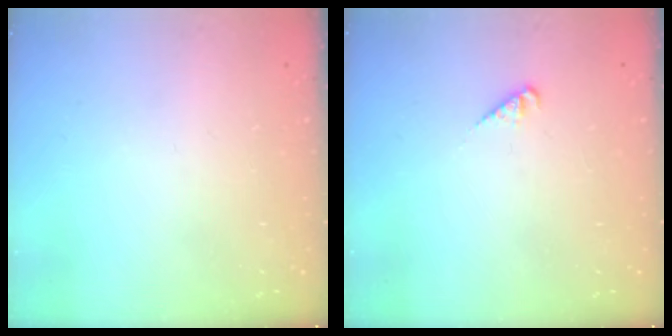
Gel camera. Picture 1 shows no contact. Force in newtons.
{"total": 1.8, "press": 1.8, "slide": 0.3}